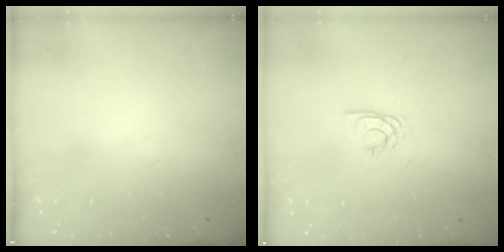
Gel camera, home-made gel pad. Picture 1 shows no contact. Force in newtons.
{"total": 2.8, "press": 2.7, "slide": 0.3}